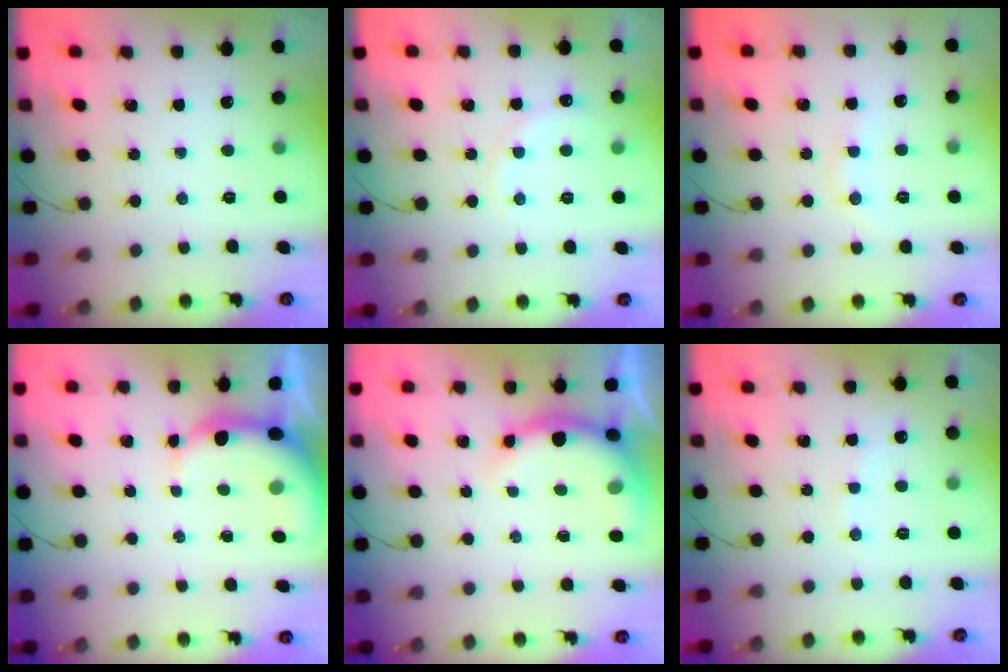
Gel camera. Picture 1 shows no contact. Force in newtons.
{"total": 7.9, "press": 7.7, "slide": 1.6}
{"total": 5.5, "press": 5.4, "slide": 1.3}
{"total": 4.8, "press": 4.7, "slide": 1.1}
{"total": 8.3, "press": 8.2, "slide": 1.0}
{"total": 5.9, "press": 5.8, "slide": 1.1}